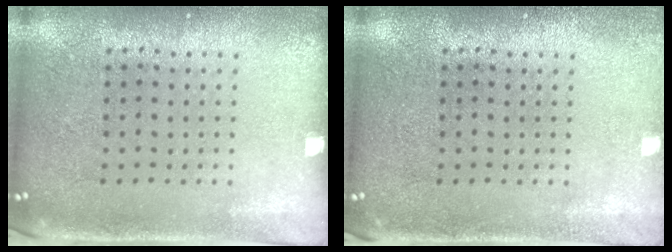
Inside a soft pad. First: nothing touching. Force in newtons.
{"total": 1.0, "press": 1.0, "slide": 0.3}